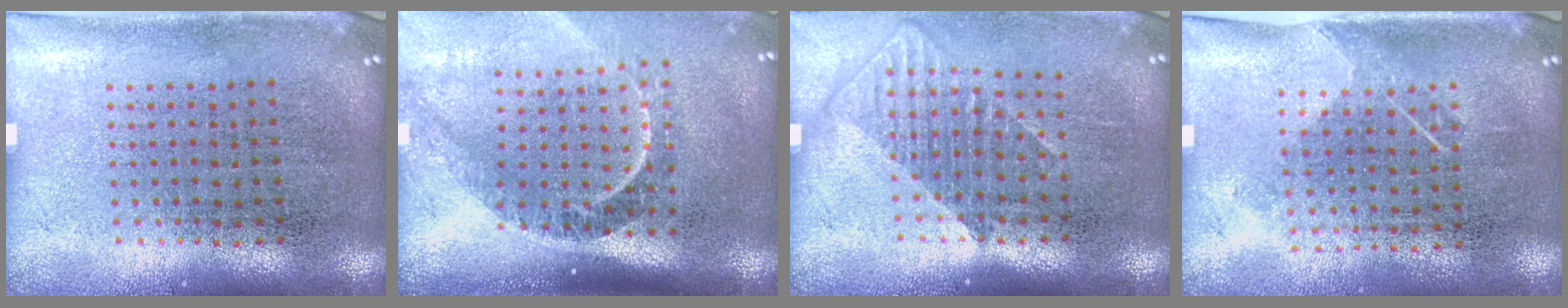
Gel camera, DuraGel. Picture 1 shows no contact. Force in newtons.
{"total": 2.2, "press": 1.6, "slide": 1.6}
{"total": 1.3, "press": 1.0, "slide": 0.7}
{"total": 1.2, "press": 0.9, "slide": 0.8}